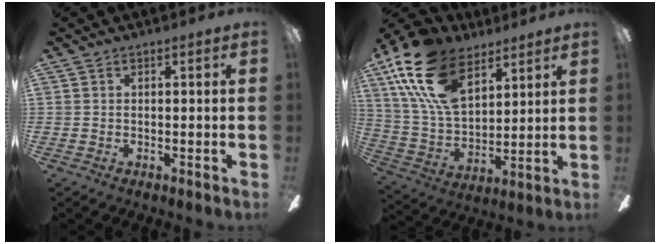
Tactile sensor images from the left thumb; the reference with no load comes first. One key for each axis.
{"total": 21.1, "fx": 11.9, "fy": 11.6, "fz": 13.0, "tx": -0.283, "ty": -0.043, "tz": 0.215}